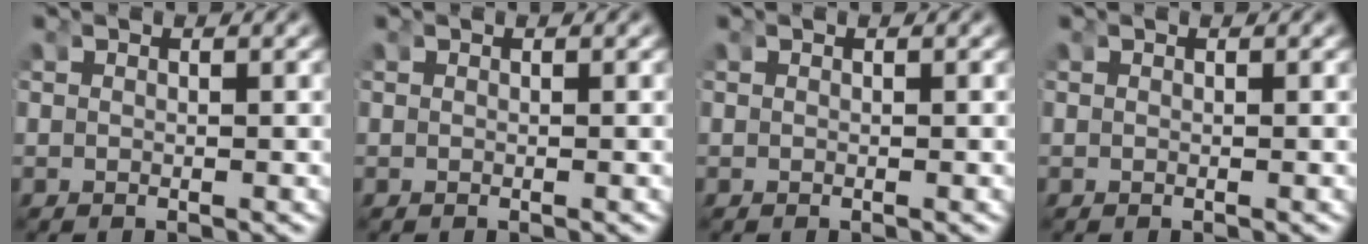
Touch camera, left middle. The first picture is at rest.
{"total": 0.0}
{"total": 0.0}
{"total": 0.0}